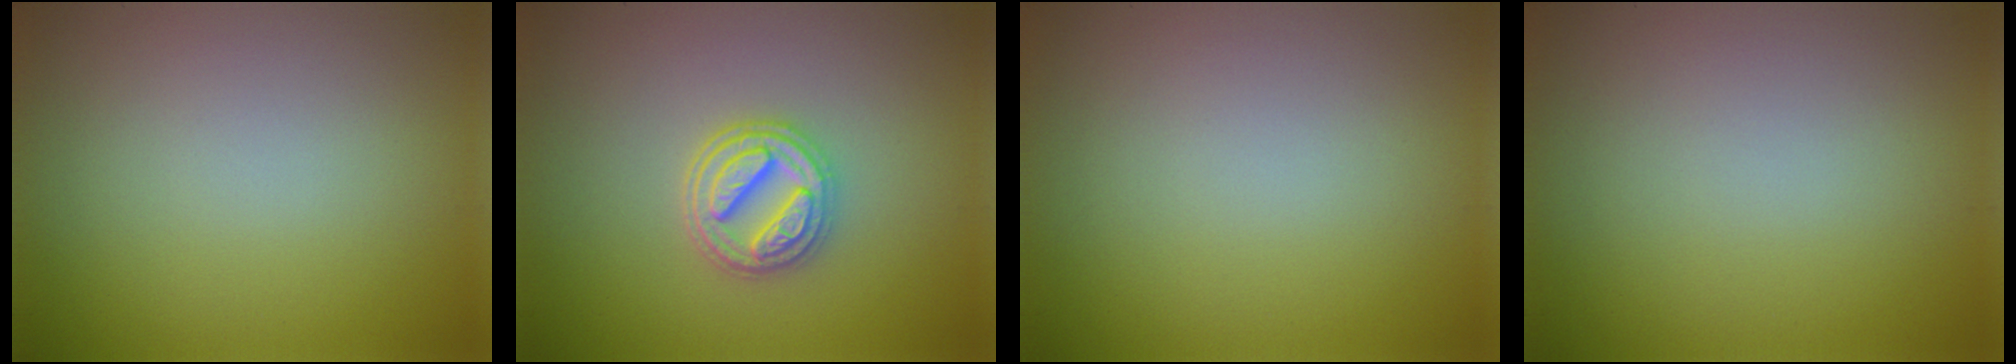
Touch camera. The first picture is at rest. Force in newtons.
{"total": 3.9, "press": 3.4, "slide": 2.0}
{"total": 0.0}
{"total": 0.0}